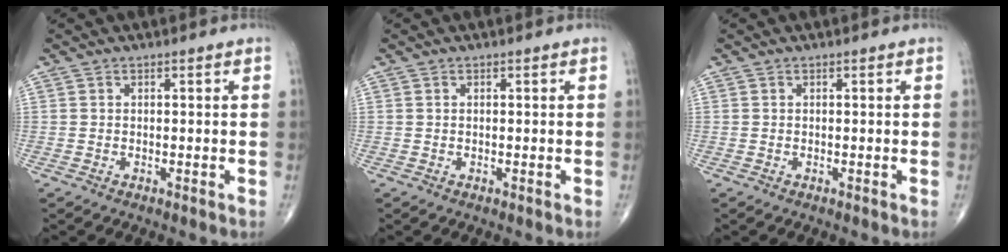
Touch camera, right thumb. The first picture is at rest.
{"total": 0.0}
{"total": 0.0}